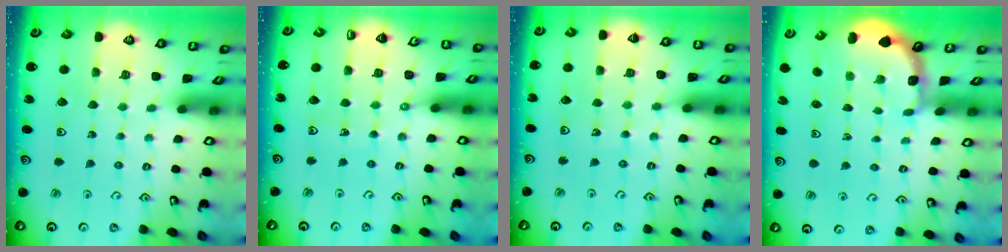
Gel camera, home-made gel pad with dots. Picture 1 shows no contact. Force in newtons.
{"total": 4.2, "press": 4.0, "slide": 1.5}
{"total": 4.0, "press": 3.6, "slide": 1.7}
{"total": 1.9, "press": 1.9, "slide": 0.3}